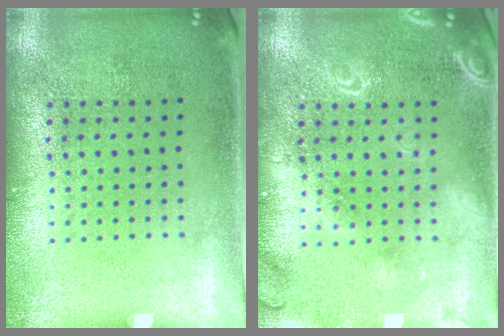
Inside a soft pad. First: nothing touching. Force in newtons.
{"total": 1.8, "press": 1.8, "slide": 0.2}